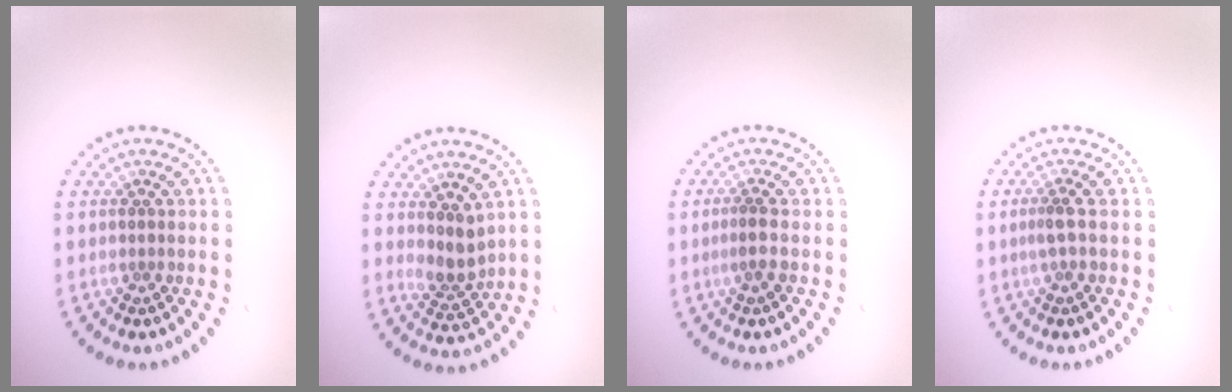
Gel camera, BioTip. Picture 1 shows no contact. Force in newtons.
{"total": 2.5, "press": 1.9, "slide": 1.6}
{"total": 1.1, "press": 0.9, "slide": 0.7}
{"total": 1.3, "press": 1.0, "slide": 0.8}